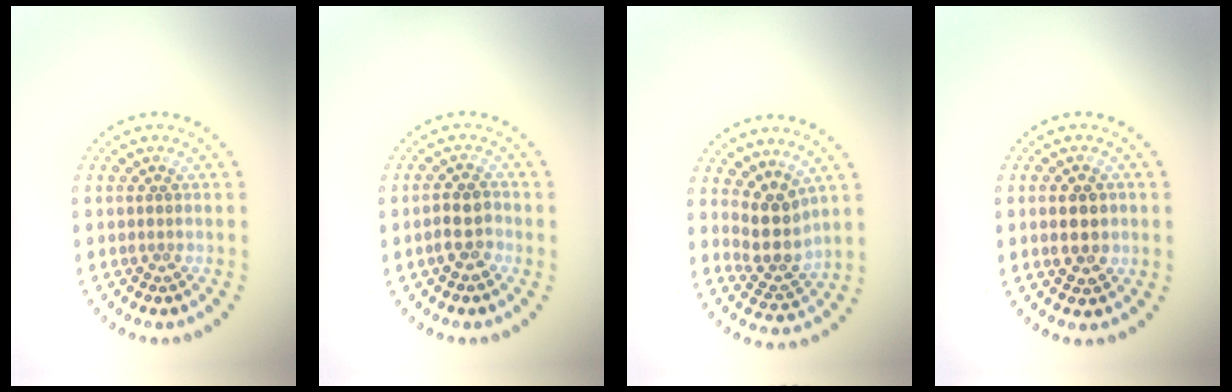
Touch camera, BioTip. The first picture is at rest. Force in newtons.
{"total": 2.3, "press": 2.2, "slide": 0.7}
{"total": 3.5, "press": 2.9, "slide": 2.0}
{"total": 2.8, "press": 2.8, "slide": 0.1}